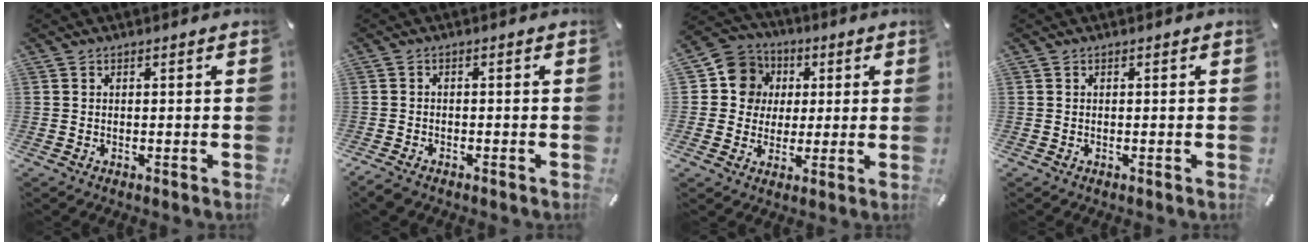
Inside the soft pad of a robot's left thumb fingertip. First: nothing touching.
{"total": 2.0, "force": [-1.6, 0.9, 0.8], "torque": [-0.021, 0.005, -0.033]}
{"total": 10.6, "force": [1.5, 10.3, 2.4], "torque": [-0.035, -0.002, 0.031]}
{"total": 0.0}